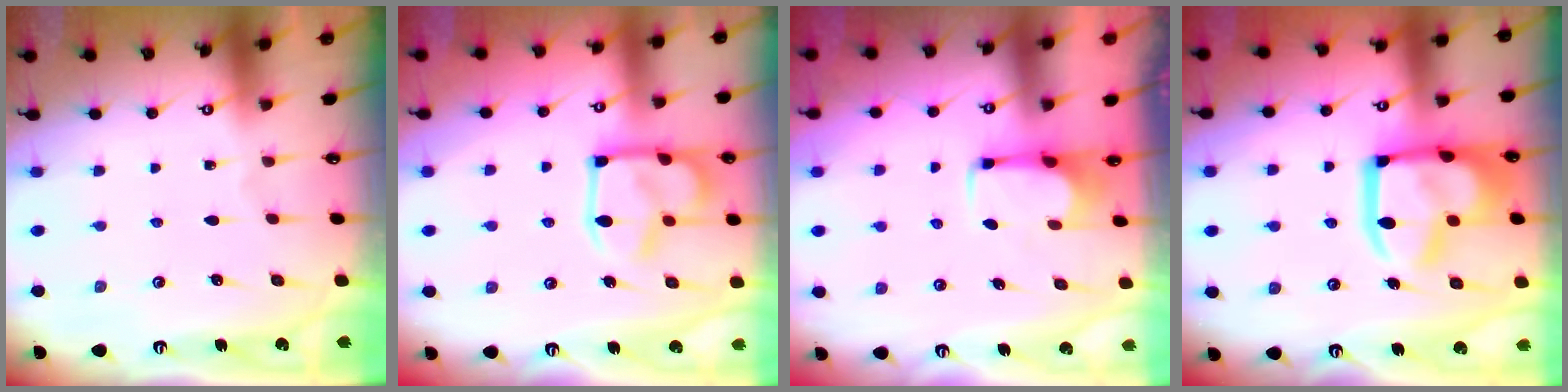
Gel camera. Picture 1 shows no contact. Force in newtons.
{"total": 16.9, "press": 16.8, "slide": 1.2}
{"total": 2.8, "press": 2.8, "slide": 0.5}
{"total": 19.4, "press": 19.3, "slide": 2.1}